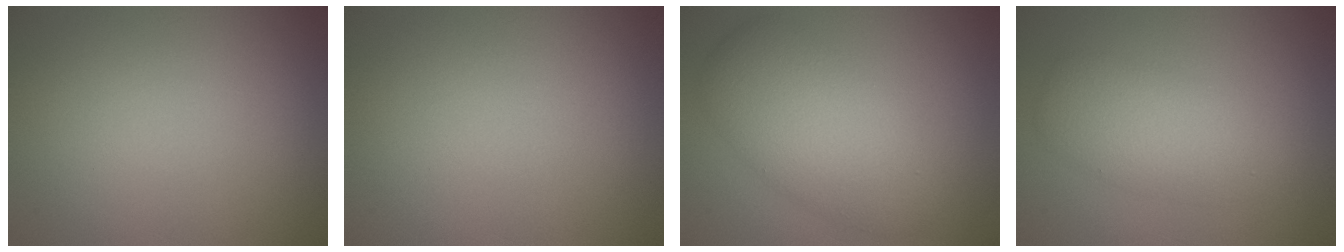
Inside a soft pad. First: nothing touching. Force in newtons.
{"total": 0.0}
{"total": 5.8, "press": 5.8, "slide": 0.1}
{"total": 3.8, "press": 3.8, "slide": 0.2}